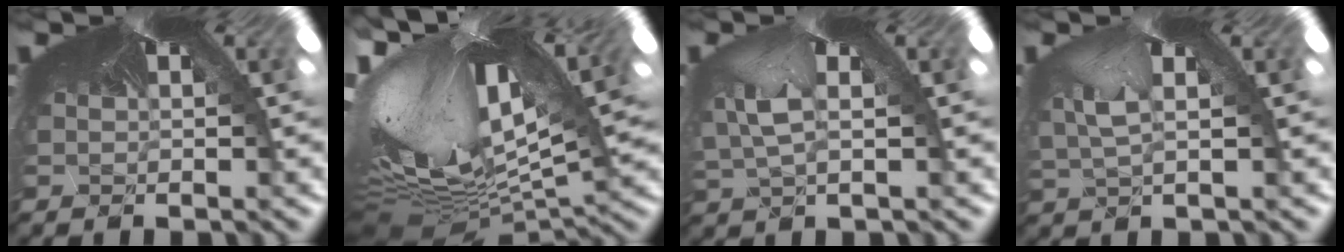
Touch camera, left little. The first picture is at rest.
{"total": 4.8, "force": [-3.9, 1.1, 2.6], "torque": [-0.117, -0.104, -0.020]}
{"total": 3.1, "force": [-3.0, 0.6, -0.1], "torque": [-0.030, -0.047, -0.011]}
{"total": 2.1, "force": [-2.1, 0.4, 0.3], "torque": [-0.038, -0.036, 0.007]}